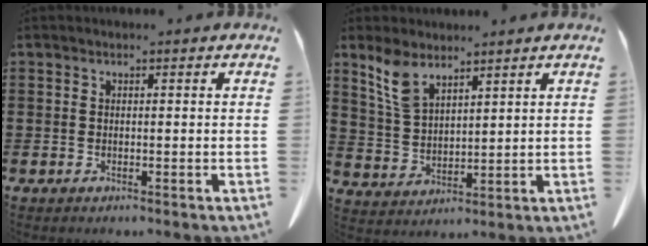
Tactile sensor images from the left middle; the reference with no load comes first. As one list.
[{"total": 6.4, "force": [4.7, 2.8, 3.2], "torque": [-0.080, -0.005, 0.090]}]